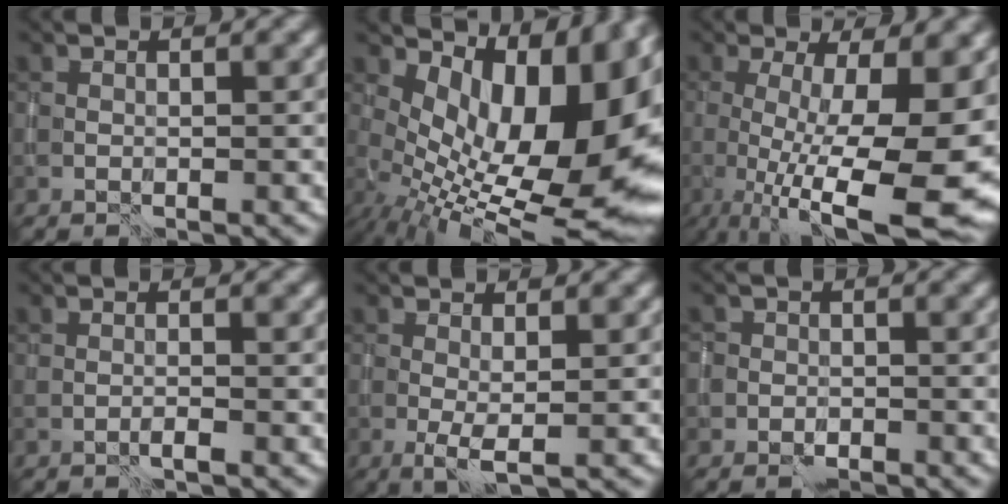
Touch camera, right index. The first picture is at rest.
{"total": 14.9, "force": [1.3, 7.3, 12.9], "torque": [-0.169, 0.007, 0.039]}
{"total": 14.0, "force": [-2.5, 4.3, 13.1], "torque": [-0.175, -0.009, -0.026]}
{"total": 0.8, "force": [-0.5, 0.1, 0.6], "torque": [-0.005, -0.001, -0.012]}
{"total": 1.9, "force": [-0.3, 0.3, 1.9], "torque": [-0.039, -0.006, -0.005]}
{"total": 1.7, "force": [-1.1, 1.2, -0.2], "torque": [0.015, 0.002, -0.025]}